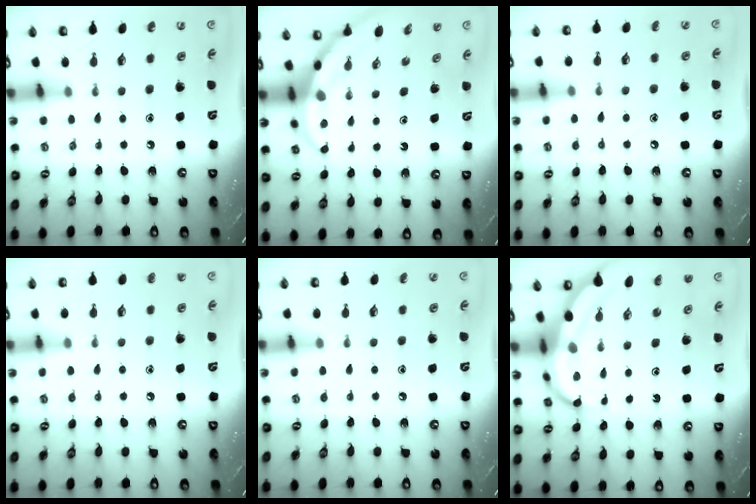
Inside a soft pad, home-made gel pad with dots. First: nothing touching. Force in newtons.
{"total": 4.0, "press": 3.9, "slide": 0.4}
{"total": 5.6, "press": 5.6, "slide": 0.7}
{"total": 6.2, "press": 6.1, "slide": 0.6}
{"total": 4.8, "press": 4.6, "slide": 1.1}
{"total": 8.0, "press": 7.9, "slide": 1.0}